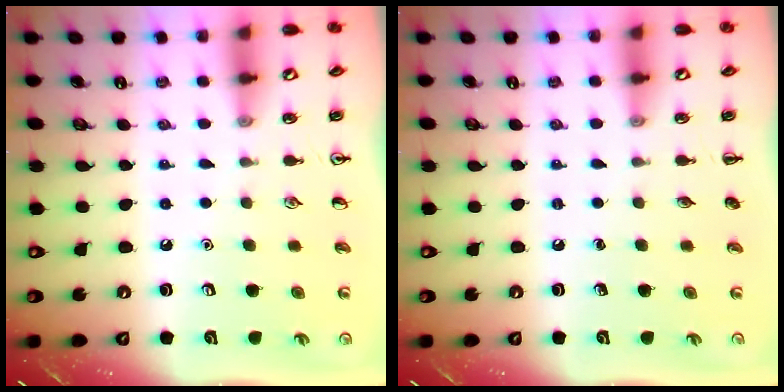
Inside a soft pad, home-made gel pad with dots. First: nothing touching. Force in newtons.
{"total": 0.0}